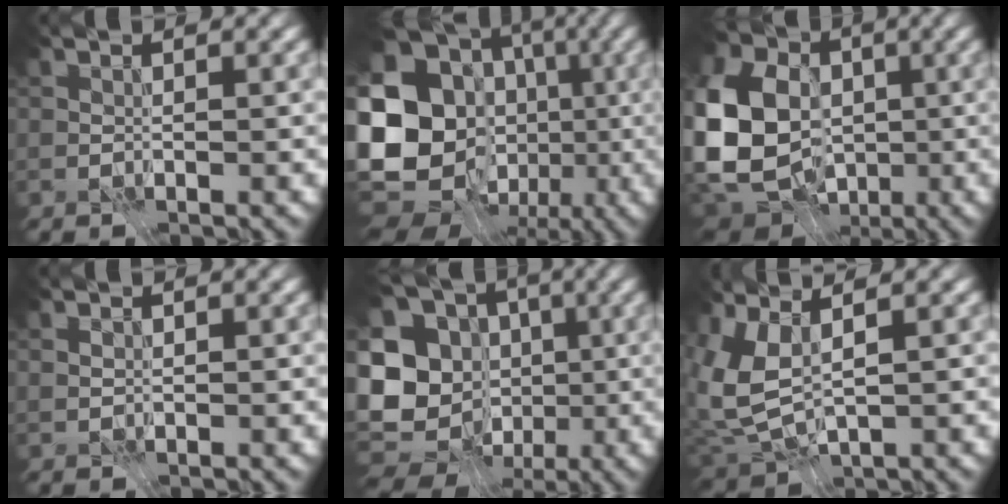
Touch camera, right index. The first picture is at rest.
{"total": 21.1, "force": [-2.0, 18.0, 10.9], "torque": [-0.230, 0.003, -0.069]}
{"total": 14.0, "force": [-0.8, 11.0, 8.7], "torque": [-0.232, -0.002, -0.028]}
{"total": 0.6, "force": [0.3, 0.4, 0.3], "torque": [-0.007, 0.001, 0.007]}
{"total": 14.1, "force": [-2.3, 11.8, 7.3], "torque": [-0.179, -0.003, -0.036]}
{"total": 5.6, "force": [1.8, 2.5, 4.7], "torque": [-0.119, 0.000, 0.039]}